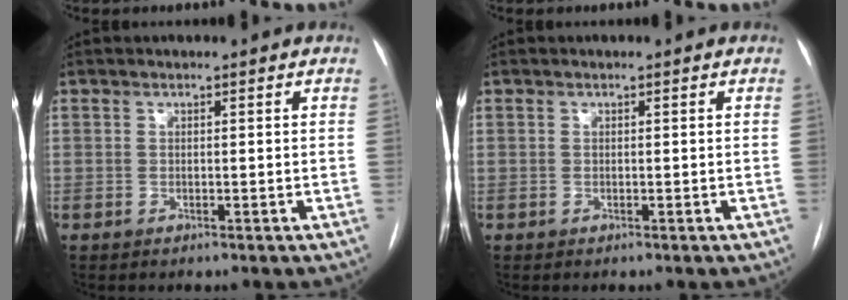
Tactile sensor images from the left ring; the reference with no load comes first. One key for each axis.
{"total": 0.0}